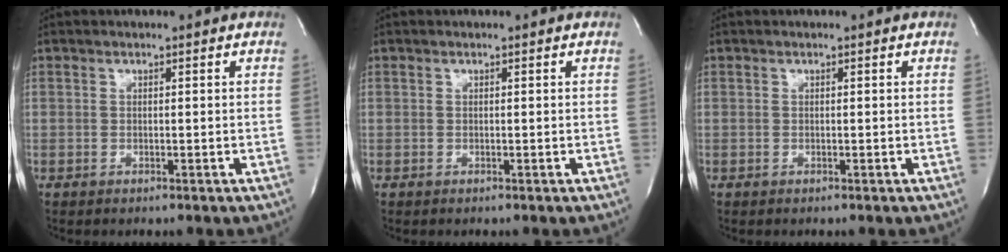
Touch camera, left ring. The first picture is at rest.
{"total": 0.0}
{"total": 0.0}